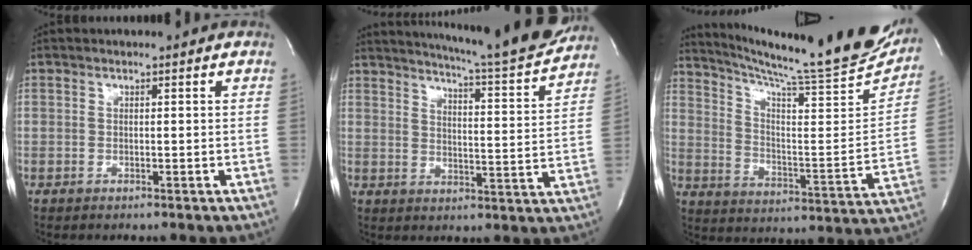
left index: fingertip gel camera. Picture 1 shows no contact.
{"total": 17.8, "force": [16.4, -0.4, 6.8], "torque": [-0.112, -0.054, 0.212]}
{"total": 24.9, "force": [22.8, 1.0, 10.0], "torque": [-0.158, -0.088, 0.308]}